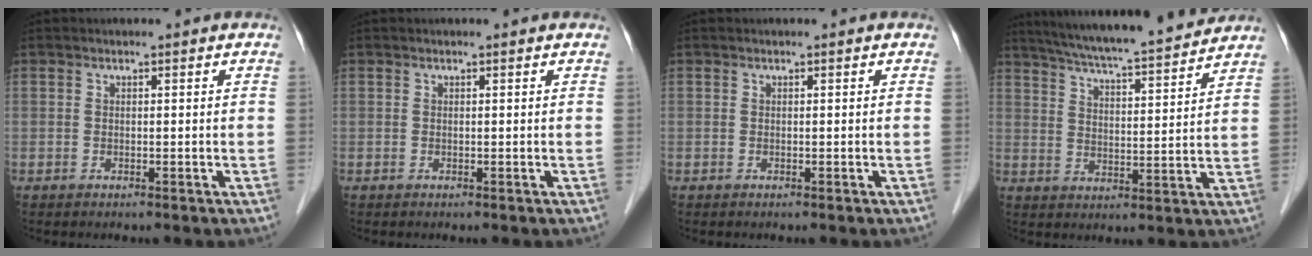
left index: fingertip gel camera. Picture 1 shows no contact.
{"total": 0.0}
{"total": 0.0}
{"total": 16.4, "force": [14.9, 0.2, 6.9], "torque": [-0.119, 0.009, 0.218]}